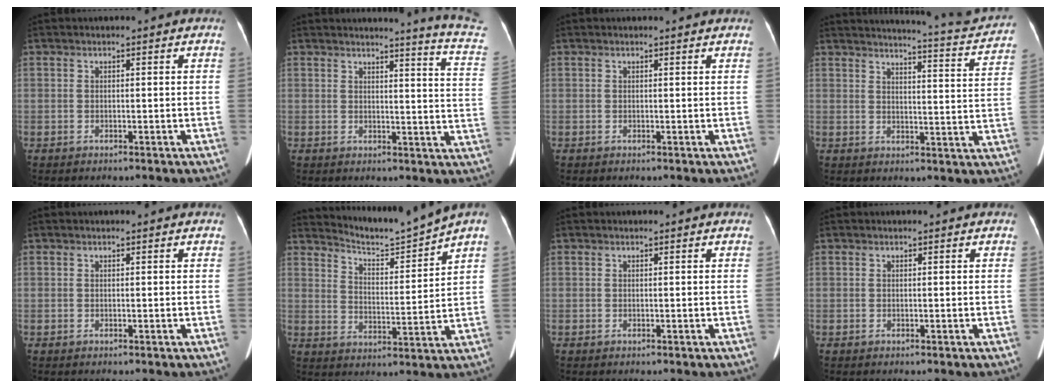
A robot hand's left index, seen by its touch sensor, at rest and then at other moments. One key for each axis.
{"total": 11.8, "fx": 11.4, "fy": -2.2, "fz": 2.5, "tx": -0.029, "ty": -0.109, "tz": 0.103}
{"total": 1.1, "fx": 1.1, "fy": -0.1, "fz": 0.2, "tx": -0.011, "ty": 0.002, "tz": 0.012}
{"total": 16.2, "fx": 15.6, "fy": -0.1, "fz": 4.4, "tx": -0.063, "ty": -0.059, "tz": 0.176}
{"total": 0.0}
{"total": 7.3, "fx": 7.0, "fy": -2.1, "fz": 0.1, "tx": -0.016, "ty": -0.032, "tz": 0.131}
{"total": 0.0}
{"total": 0.0}